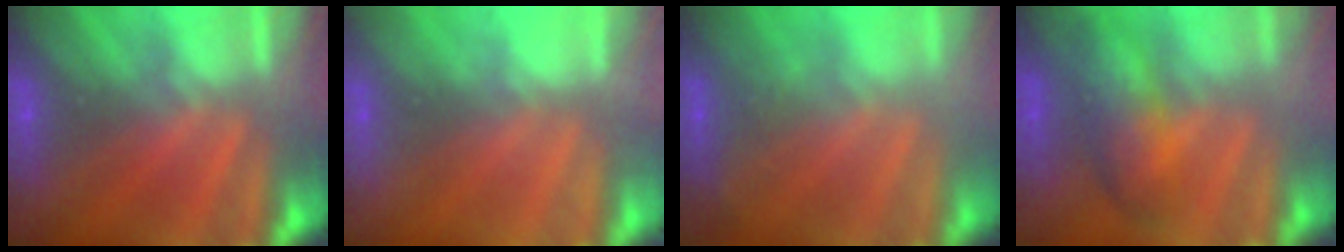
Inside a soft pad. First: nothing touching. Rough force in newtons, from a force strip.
{"total": 2.2}
{"total": 2.2}
{"total": 8.1}